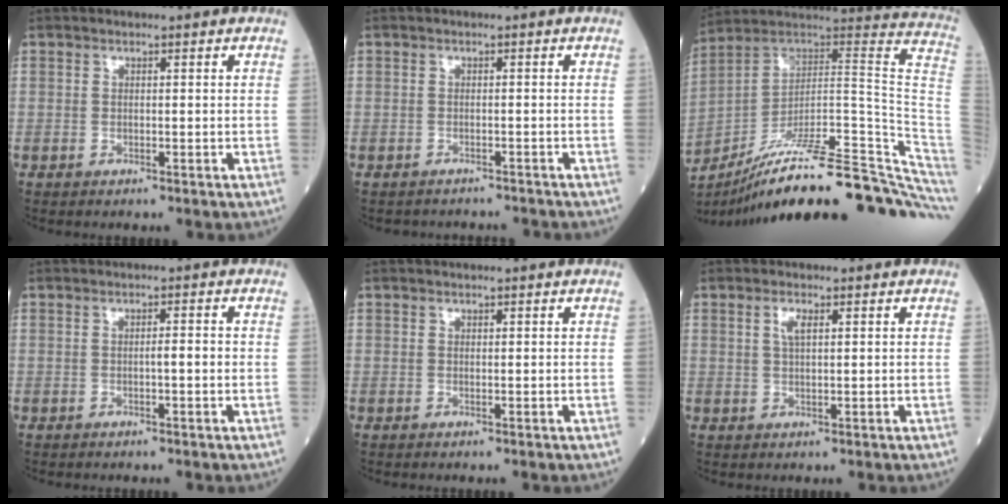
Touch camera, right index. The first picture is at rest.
{"total": 3.9, "force": [-3.5, 1.6, -0.2], "torque": [-0.001, 0.005, -0.049]}
{"total": 32.0, "force": [-24.3, 3.9, 20.4], "torque": [-0.191, 0.021, -0.349]}
{"total": 1.6, "force": [-0.2, 0.1, 1.6], "torque": [-0.027, 0.001, -0.003]}
{"total": 0.0}
{"total": 2.2, "force": [1.0, 0.6, 1.9], "torque": [-0.041, 0.002, 0.020]}